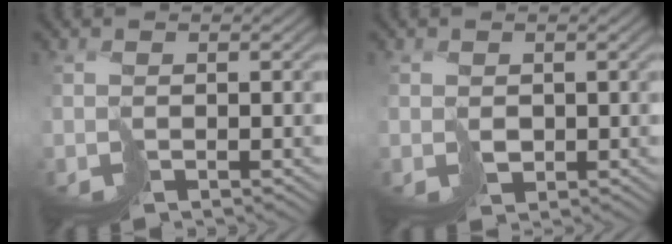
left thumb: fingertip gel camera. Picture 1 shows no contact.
{"total": 1.3, "force": [1.0, 0.9, 0.0], "torque": [0.004, -0.001, 0.023]}